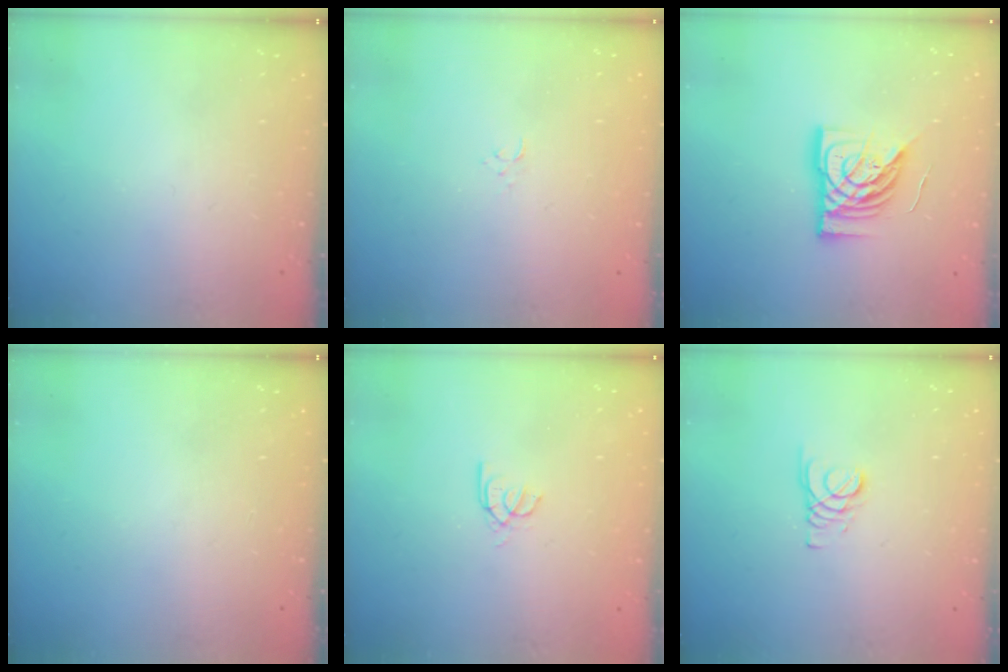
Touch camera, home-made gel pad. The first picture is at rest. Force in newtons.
{"total": 2.4, "press": 2.4, "slide": 0.3}
{"total": 15.1, "press": 15.0, "slide": 1.7}
{"total": 0.0}
{"total": 2.6, "press": 2.6, "slide": 0.2}
{"total": 1.8, "press": 1.8, "slide": 0.2}